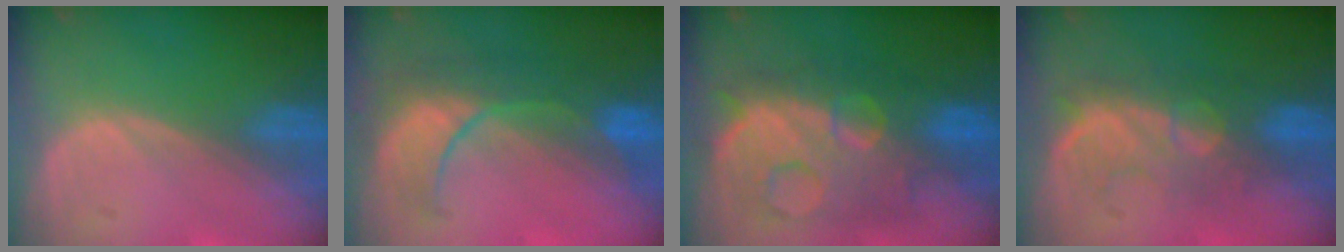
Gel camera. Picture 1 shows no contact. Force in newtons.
{"total": 8.2, "press": 8.2, "slide": 0.8}
{"total": 12.4, "press": 12.3, "slide": 1.2}
{"total": 8.0, "press": 7.8, "slide": 1.4}